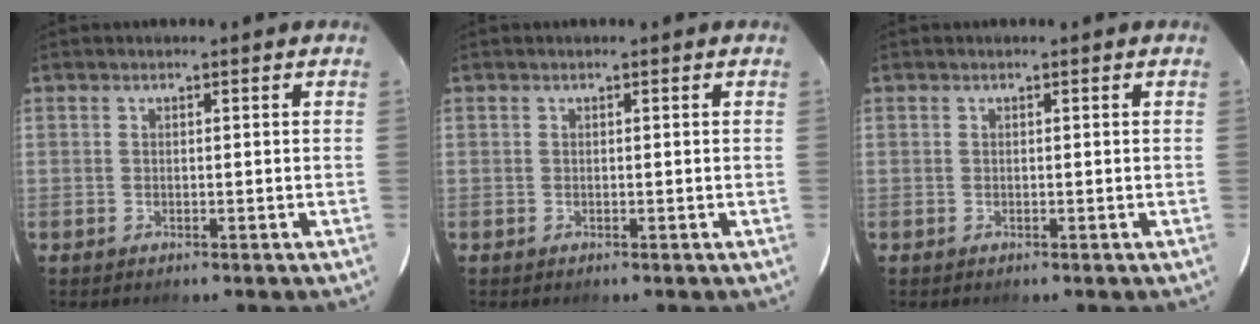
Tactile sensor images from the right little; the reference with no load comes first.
{"total": 0.0}
{"total": 0.0}